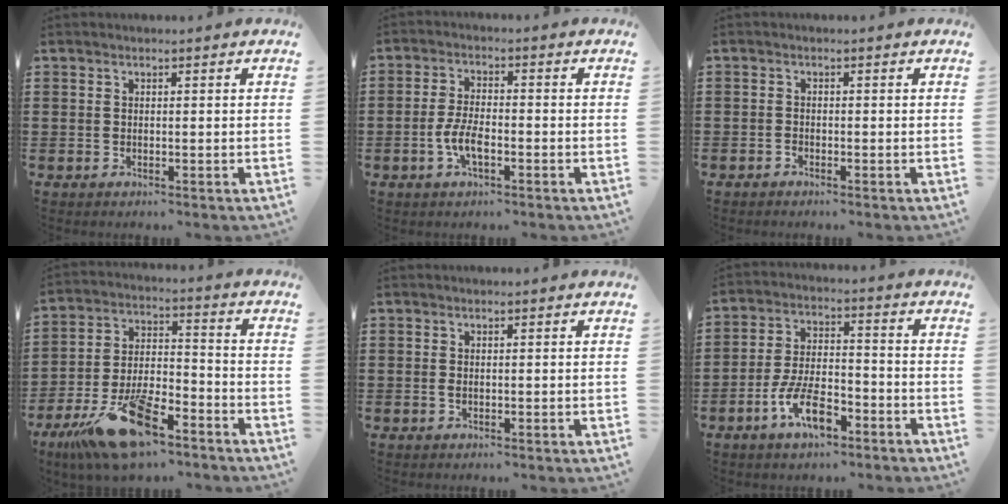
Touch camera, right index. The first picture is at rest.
{"total": 4.8, "force": [-1.7, 1.7, 4.2], "torque": [-0.101, -0.007, -0.038]}
{"total": 0.6, "force": [-0.5, 0.1, 0.0], "torque": [-0.001, -0.001, -0.010]}
{"total": 16.3, "force": [-10.9, 5.5, 10.9], "torque": [-0.206, 0.037, -0.187]}
{"total": 0.6, "force": [-0.1, 0.1, 0.5], "torque": [-0.013, -0.005, -0.001]}
{"total": 9.3, "force": [-5.0, 3.6, 6.9], "torque": [-0.149, 0.002, -0.093]}